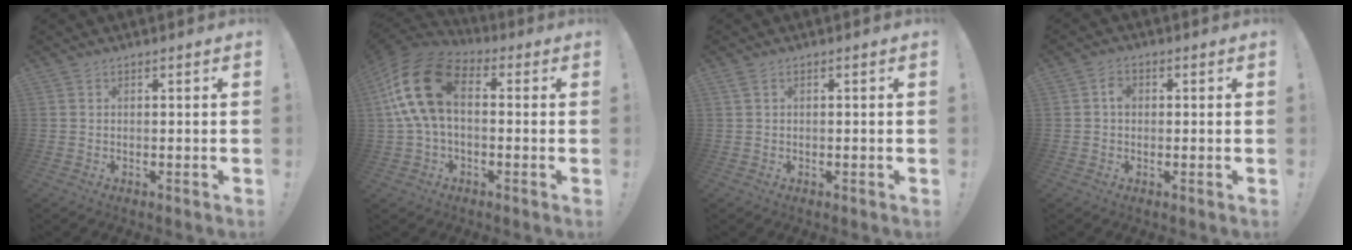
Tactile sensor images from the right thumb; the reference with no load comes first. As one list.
[{"total": 17.4, "force": [3.4, 10.3, 13.7], "torque": [-0.258, 0.012, 0.063]}, {"total": 1.3, "force": [0.3, 0.4, 1.1], "torque": [-0.024, 0.002, 0.006]}, {"total": 2.8, "force": [0.0, 2.2, 1.8], "torque": [-0.021, 0.002, -0.004]}]